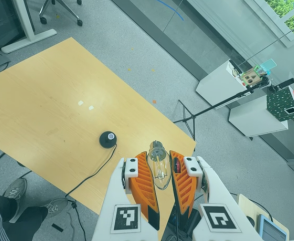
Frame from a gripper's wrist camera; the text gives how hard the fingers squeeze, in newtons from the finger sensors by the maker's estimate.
{"total": 20.8, "left": 25.6, "right": 16.0}